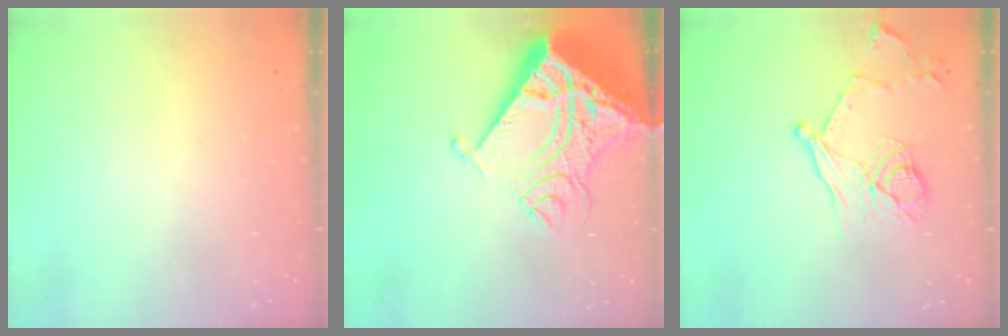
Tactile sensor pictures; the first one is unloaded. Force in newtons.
{"total": 19.5, "press": 19.4, "slide": 2.7}
{"total": 13.8, "press": 13.7, "slide": 1.8}